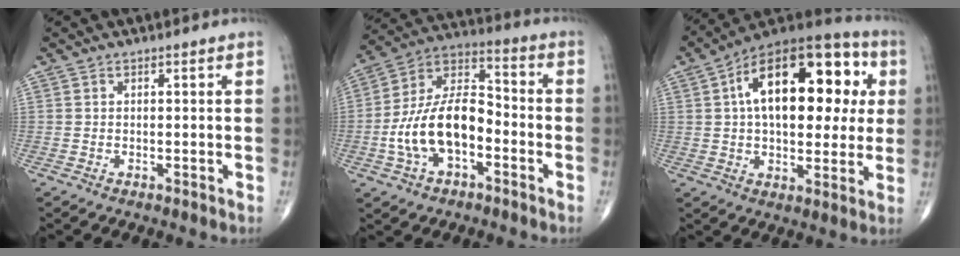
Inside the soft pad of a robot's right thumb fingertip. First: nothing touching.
{"total": 16.2, "force": [-4.2, 9.0, 12.9], "torque": [-0.232, 0.047, -0.079]}
{"total": 24.9, "force": [5.5, 13.0, 20.4], "torque": [-0.282, 0.025, 0.075]}